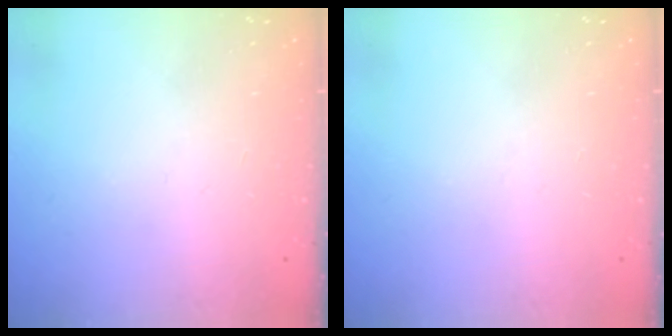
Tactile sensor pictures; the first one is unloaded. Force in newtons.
{"total": 0.0}